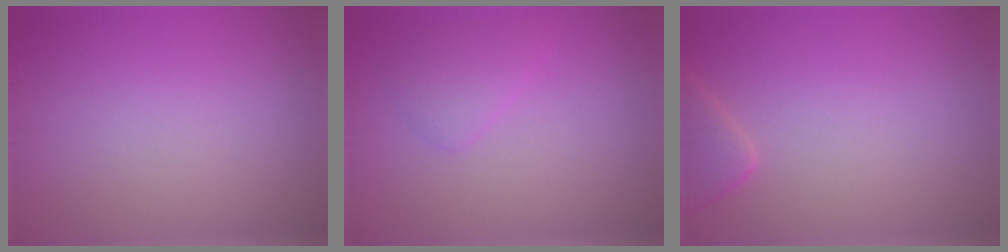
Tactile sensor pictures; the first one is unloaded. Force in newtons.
{"total": 2.0, "press": 2.0, "slide": 0.1}
{"total": 2.4, "press": 2.4, "slide": 0.3}